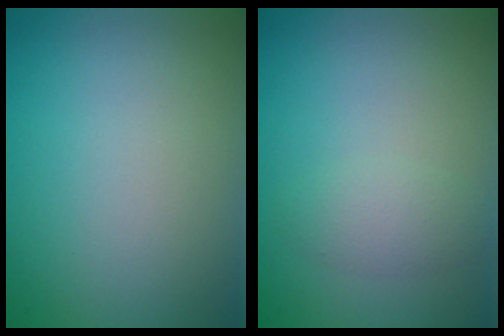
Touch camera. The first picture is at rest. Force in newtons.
{"total": 1.8, "press": 1.8, "slide": 0.2}